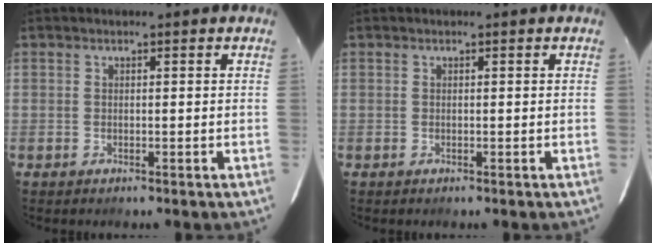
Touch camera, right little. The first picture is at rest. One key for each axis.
{"total": 0.0}